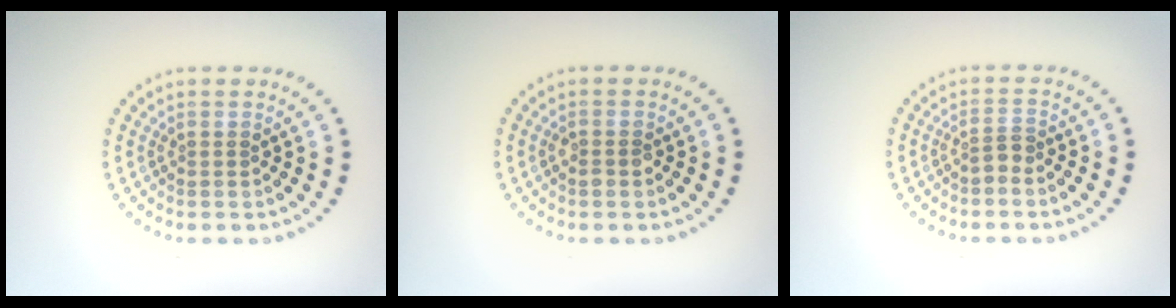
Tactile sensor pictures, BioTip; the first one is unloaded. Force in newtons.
{"total": 1.0, "press": 1.0, "slide": 0.2}
{"total": 1.1, "press": 0.8, "slide": 0.8}